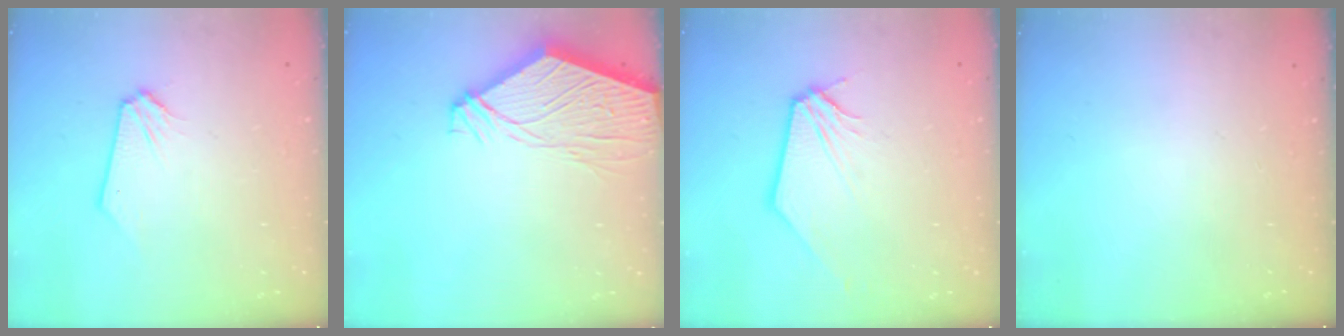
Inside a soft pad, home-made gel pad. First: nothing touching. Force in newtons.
{"total": 13.4, "press": 13.2, "slide": 1.9}
{"total": 0.7, "press": 0.7, "slide": 0.2}
{"total": 0.0}